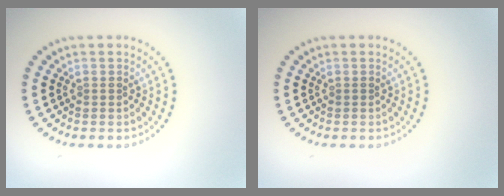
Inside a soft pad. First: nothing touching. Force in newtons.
{"total": 0.0}